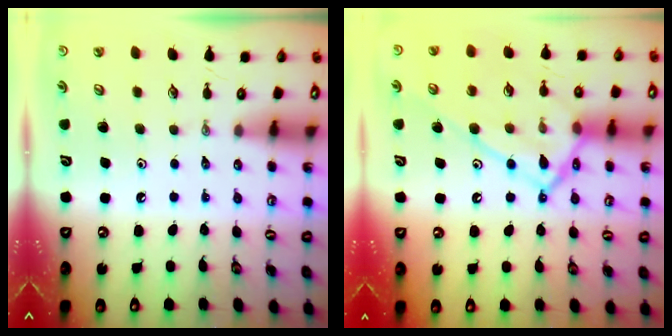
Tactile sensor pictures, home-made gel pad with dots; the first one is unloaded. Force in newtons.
{"total": 18.8, "press": 18.7, "slide": 1.5}